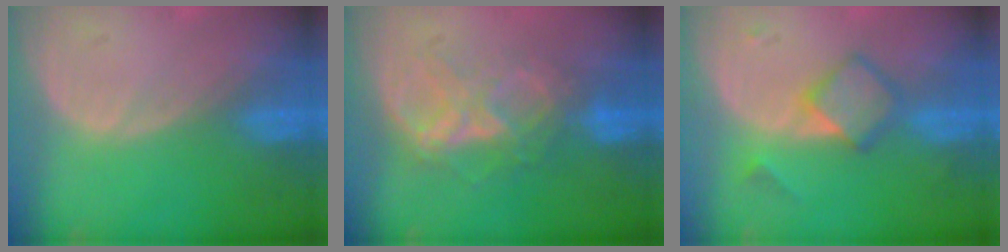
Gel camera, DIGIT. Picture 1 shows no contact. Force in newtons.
{"total": 6.6, "press": 6.4, "slide": 1.5}
{"total": 4.7, "press": 4.6, "slide": 0.3}